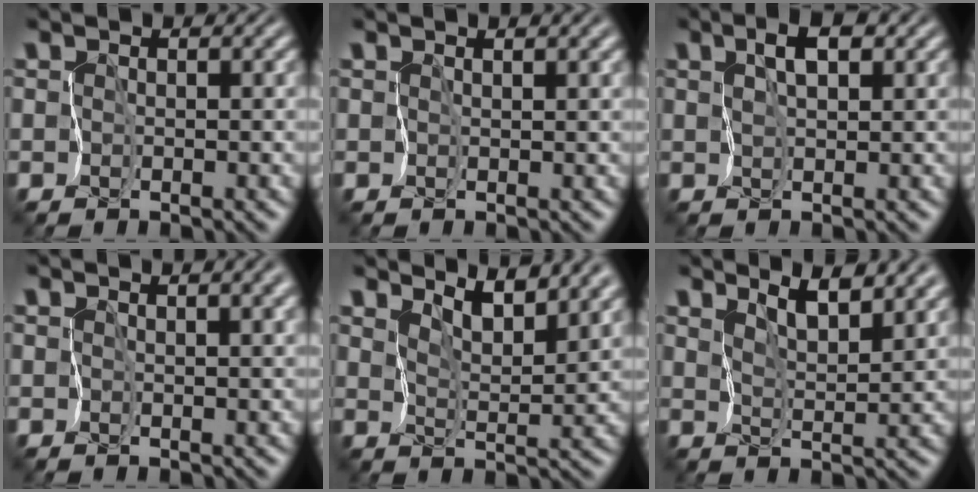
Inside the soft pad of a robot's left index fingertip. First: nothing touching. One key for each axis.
{"total": 1.6, "fx": 1.1, "fy": 0.4, "fz": 1.2, "tx": -0.012, "ty": 0.000, "tz": 0.022}
{"total": 2.9, "fx": 1.4, "fy": 1.1, "fz": 2.3, "tx": -0.040, "ty": 0.006, "tz": 0.025}
{"total": 4.4, "fx": 2.1, "fy": 1.8, "fz": 3.4, "tx": -0.037, "ty": 0.010, "tz": 0.029}
{"total": 4.2, "fx": 3.7, "fy": 0.7, "fz": 1.9, "tx": -0.040, "ty": -0.005, "tz": 0.064}
{"total": 3.9, "fx": 3.2, "fy": 0.6, "fz": 2.2, "tx": -0.038, "ty": 0.000, "tz": 0.059}